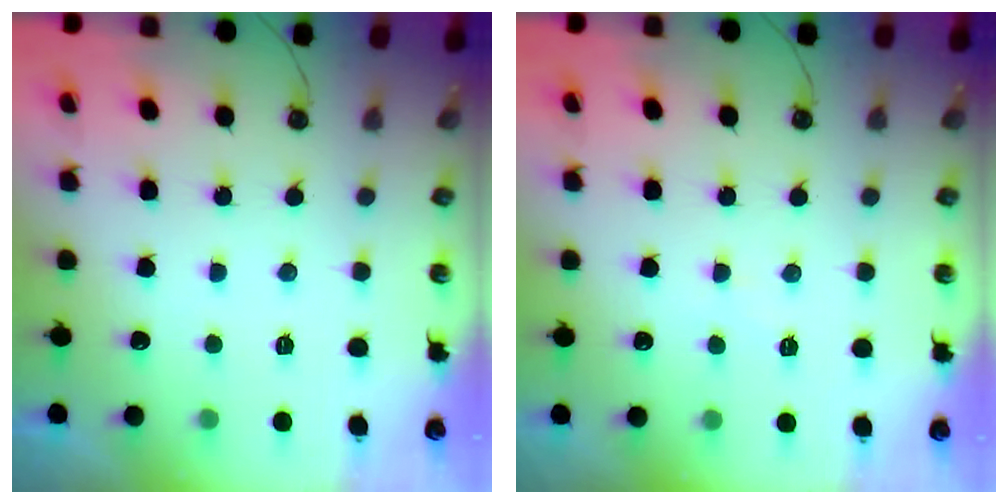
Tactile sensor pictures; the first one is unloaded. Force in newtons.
{"total": 3.8, "press": 3.8, "slide": 0.5}